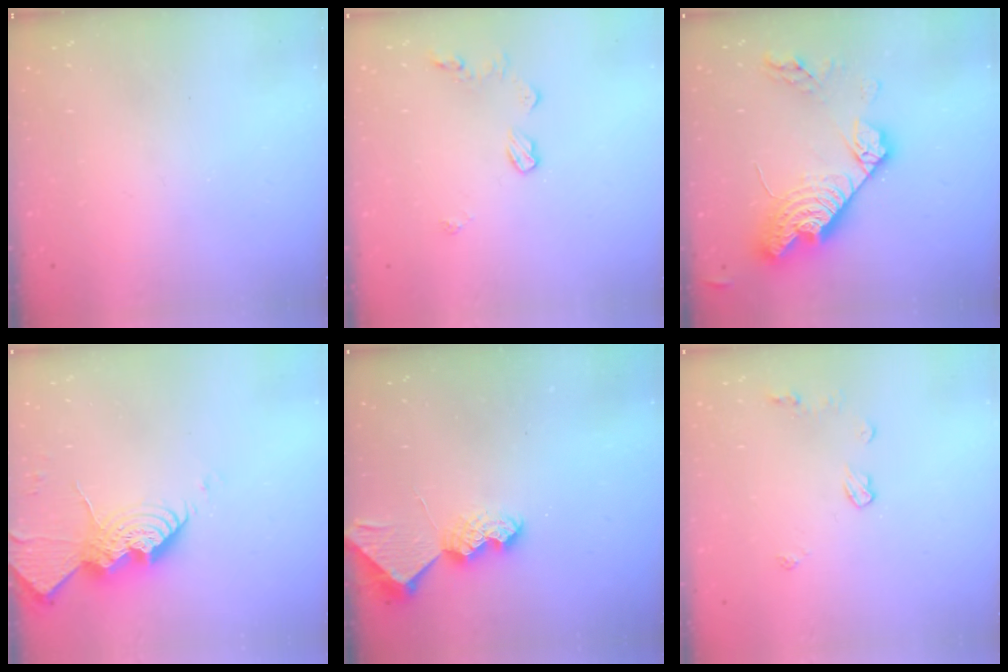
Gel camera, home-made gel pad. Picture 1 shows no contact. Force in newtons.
{"total": 7.1, "press": 7.1, "slide": 0.4}
{"total": 19.2, "press": 19.1, "slide": 1.5}
{"total": 15.0, "press": 14.9, "slide": 1.4}
{"total": 6.9, "press": 6.8, "slide": 0.6}
{"total": 6.5, "press": 6.5, "slide": 0.2}